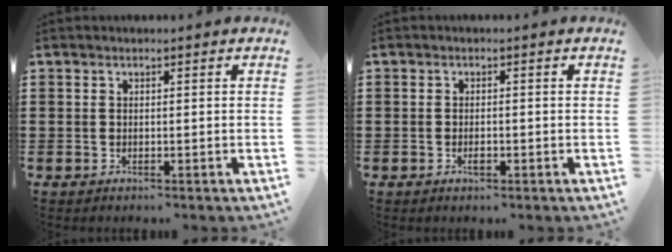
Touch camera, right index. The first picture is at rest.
{"total": 1.4, "force": [-0.5, 0.6, 1.2], "torque": [-0.023, -0.003, -0.009]}